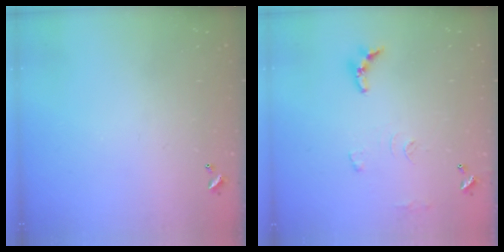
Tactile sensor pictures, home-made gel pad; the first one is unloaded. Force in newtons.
{"total": 8.7, "press": 8.7, "slide": 0.6}